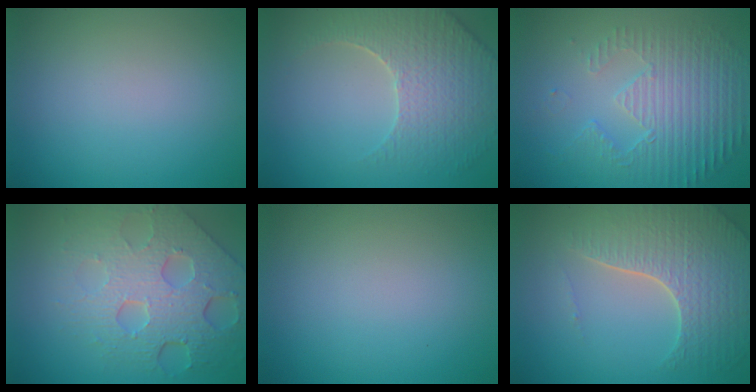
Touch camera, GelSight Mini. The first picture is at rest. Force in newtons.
{"total": 4.5, "press": 4.3, "slide": 1.5}
{"total": 5.4, "press": 3.6, "slide": 4.0}
{"total": 7.9, "press": 5.4, "slide": 5.8}
{"total": 0.0}
{"total": 6.2, "press": 4.9, "slide": 3.9}